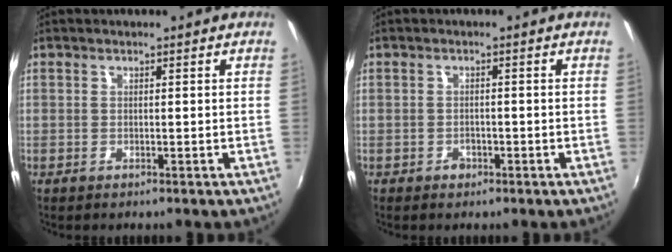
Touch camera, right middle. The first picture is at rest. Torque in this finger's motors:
{"motor_torque": [0.17, -0.14, 0.02, 0.01]}